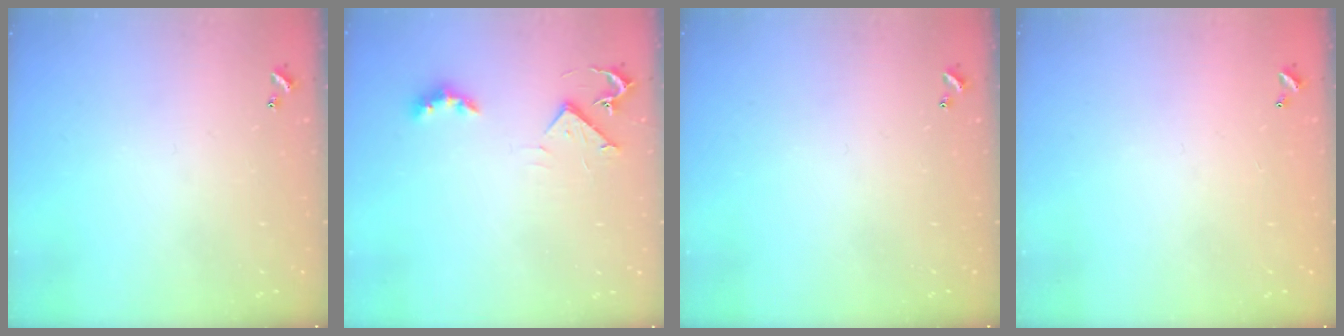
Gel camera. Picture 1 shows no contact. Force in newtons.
{"total": 4.1, "press": 4.0, "slide": 0.5}
{"total": 0.0}
{"total": 3.0, "press": 3.0, "slide": 0.1}